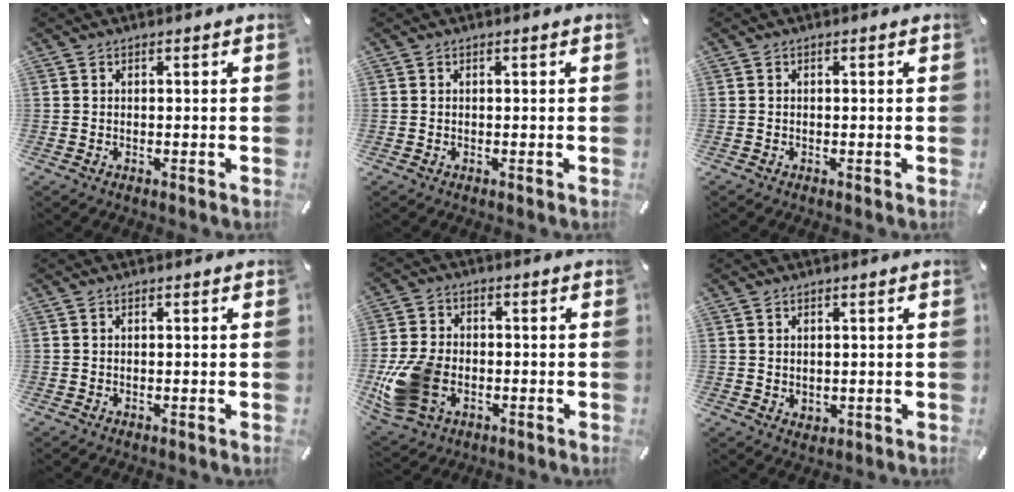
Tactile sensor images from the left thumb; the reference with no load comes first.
{"total": 0.0}
{"total": 0.0}
{"total": 0.0}
{"total": 13.2, "force": [-3.5, 9.6, 8.3], "torque": [-0.194, 0.010, -0.059]}
{"total": 1.7, "force": [1.0, 1.3, 0.2], "torque": [0.003, -0.002, 0.016]}